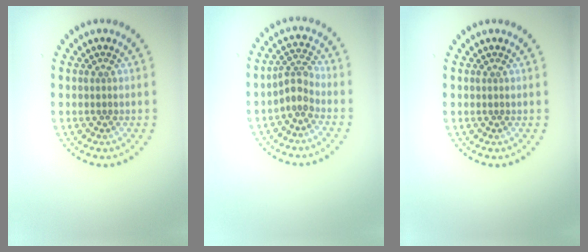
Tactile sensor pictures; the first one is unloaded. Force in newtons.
{"total": 2.4, "press": 1.7, "slide": 1.7}
{"total": 0.0}